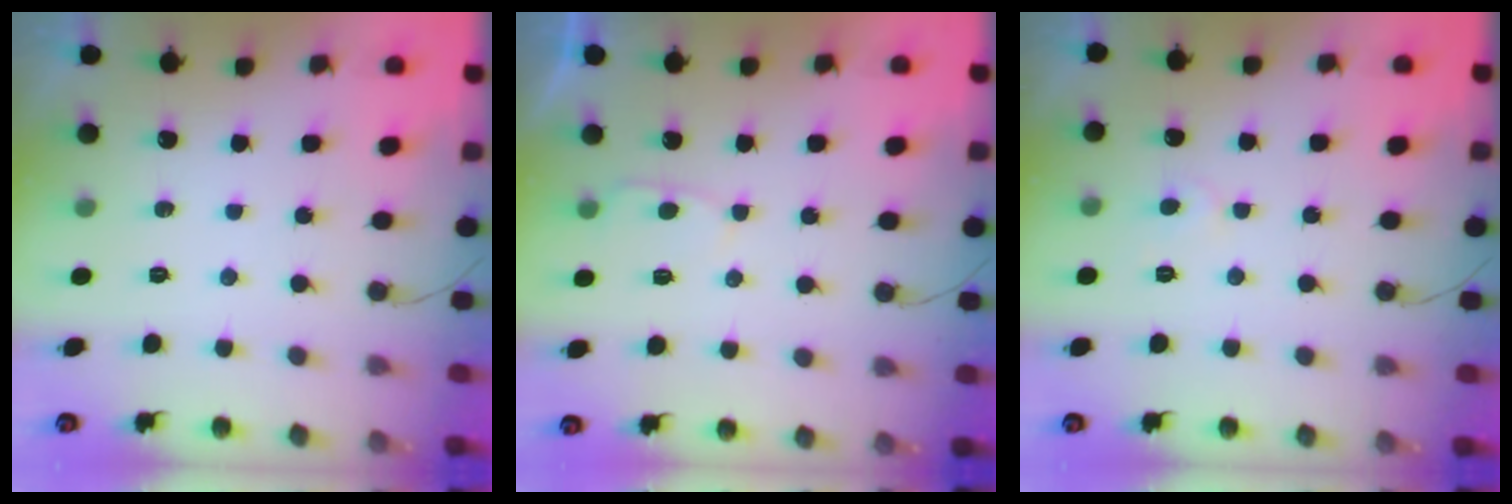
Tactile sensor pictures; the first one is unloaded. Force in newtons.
{"total": 2.7, "press": 2.7, "slide": 0.4}
{"total": 3.7, "press": 3.7, "slide": 0.4}